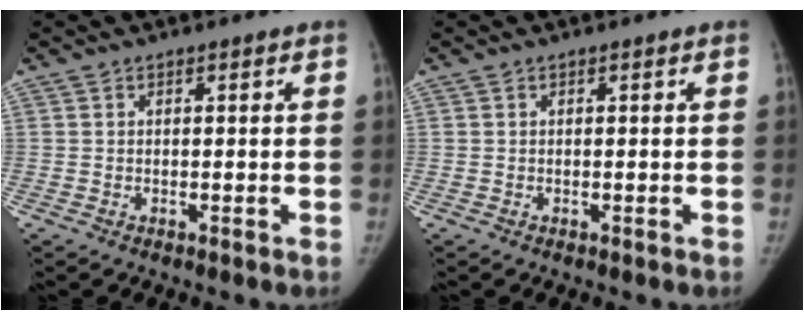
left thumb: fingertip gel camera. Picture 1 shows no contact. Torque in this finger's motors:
{"motor_torque": [0.00, 0.00, 0.20, -0.20, 0.00]}